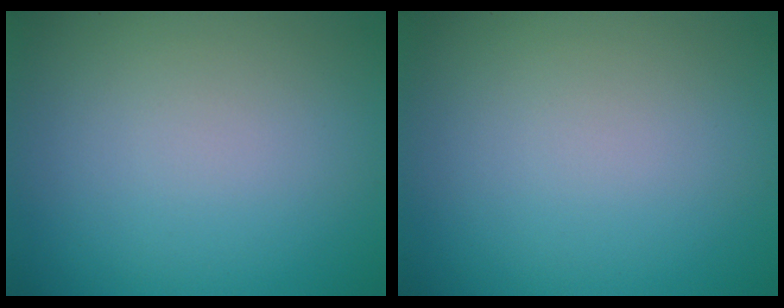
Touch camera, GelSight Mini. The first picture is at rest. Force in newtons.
{"total": 0.0}